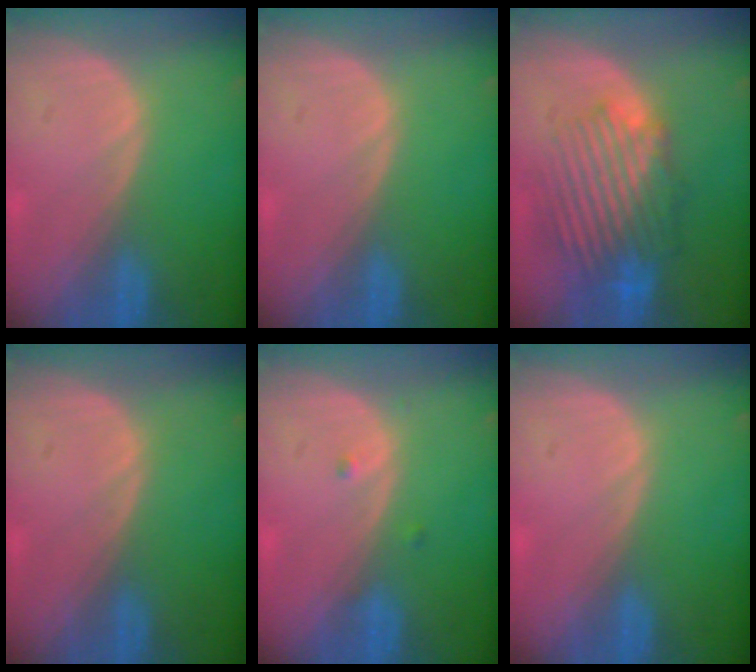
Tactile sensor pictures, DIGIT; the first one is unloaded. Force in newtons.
{"total": 0.0}
{"total": 9.9, "press": 9.1, "slide": 3.9}
{"total": 0.0}
{"total": 0.8, "press": 0.8, "slide": 0.2}
{"total": 0.0}